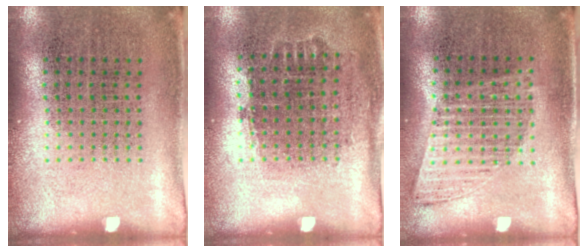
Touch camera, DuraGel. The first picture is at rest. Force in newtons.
{"total": 0.7, "press": 0.6, "slide": 0.3}
{"total": 1.0, "press": 1.0, "slide": 0.2}